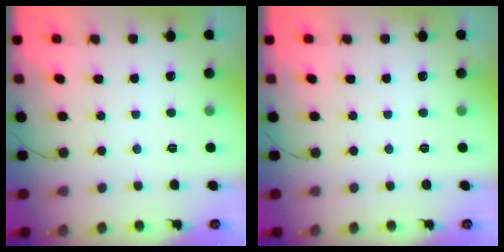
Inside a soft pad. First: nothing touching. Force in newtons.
{"total": 0.0}